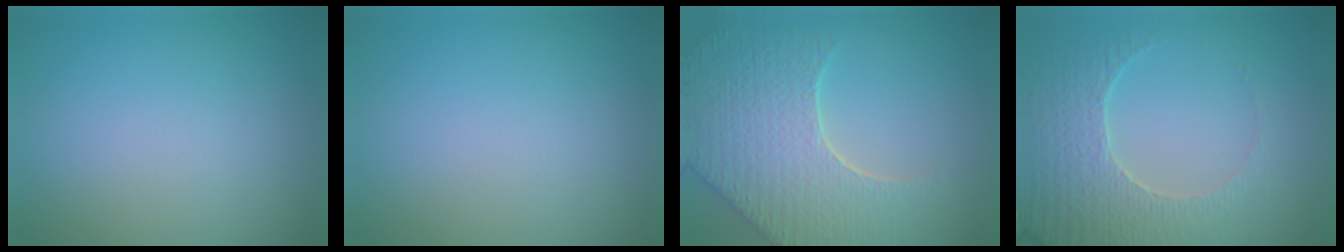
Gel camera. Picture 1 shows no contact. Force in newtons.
{"total": 0.0}
{"total": 9.1, "press": 6.4, "slide": 6.4}
{"total": 4.5, "press": 4.4, "slide": 0.8}